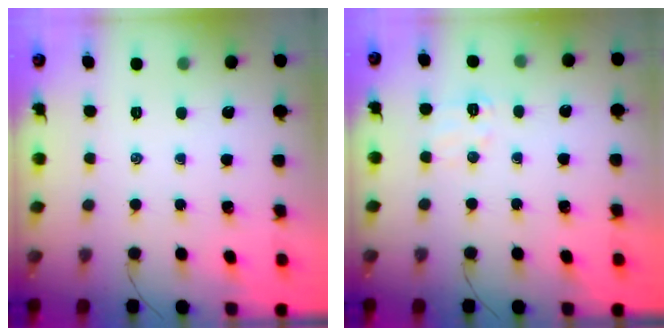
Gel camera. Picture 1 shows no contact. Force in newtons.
{"total": 6.4, "press": 6.2, "slide": 1.4}